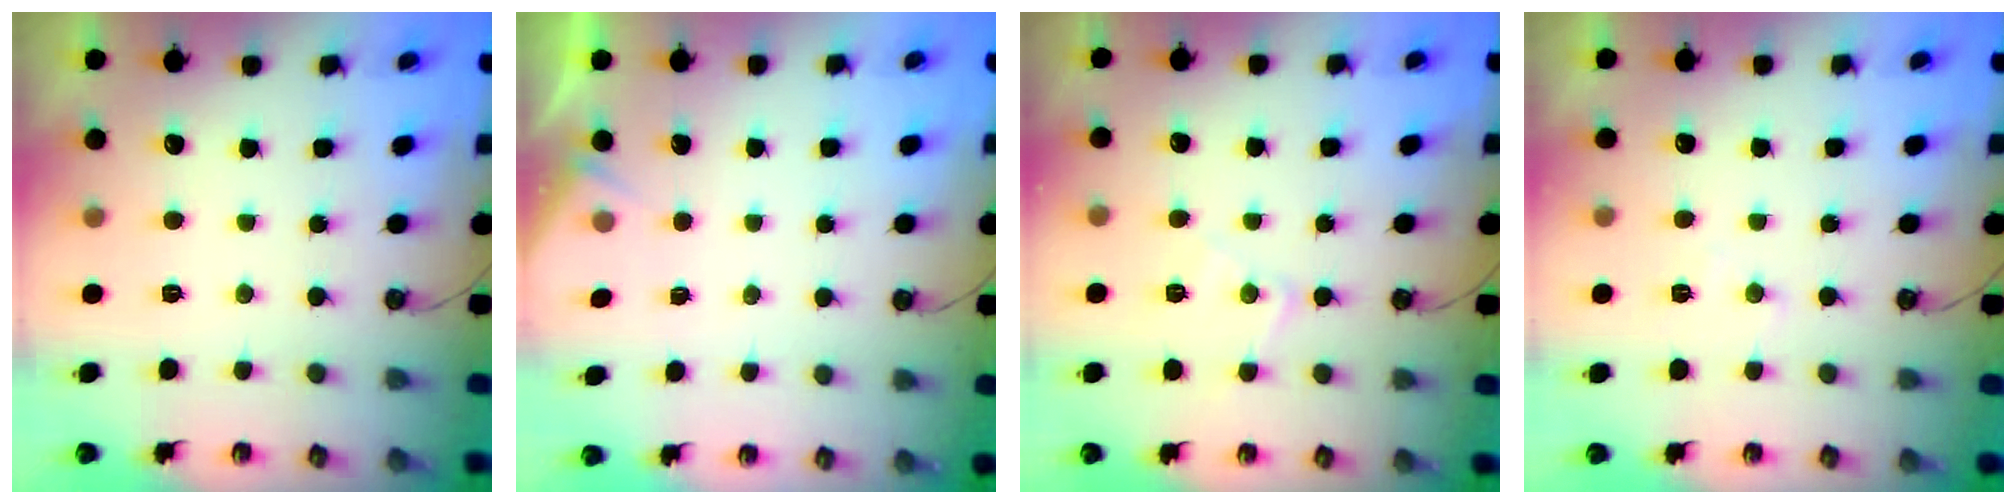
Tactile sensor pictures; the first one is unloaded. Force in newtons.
{"total": 2.9, "press": 2.8, "slide": 0.5}
{"total": 7.5, "press": 7.5, "slide": 0.6}
{"total": 6.9, "press": 6.8, "slide": 1.0}